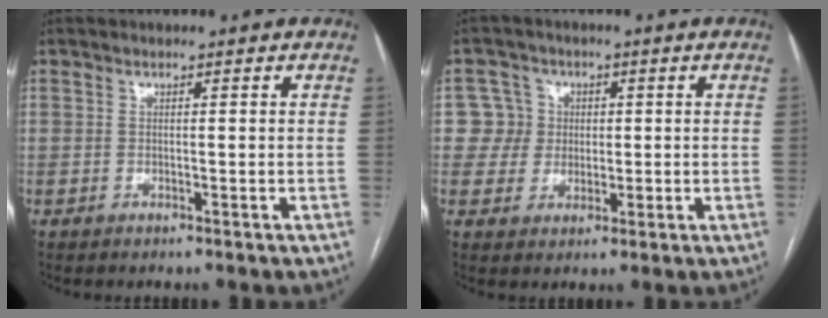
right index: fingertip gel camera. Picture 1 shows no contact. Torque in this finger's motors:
{"motor_torque": [-0.02, -0.04, -0.02, 0.03]}